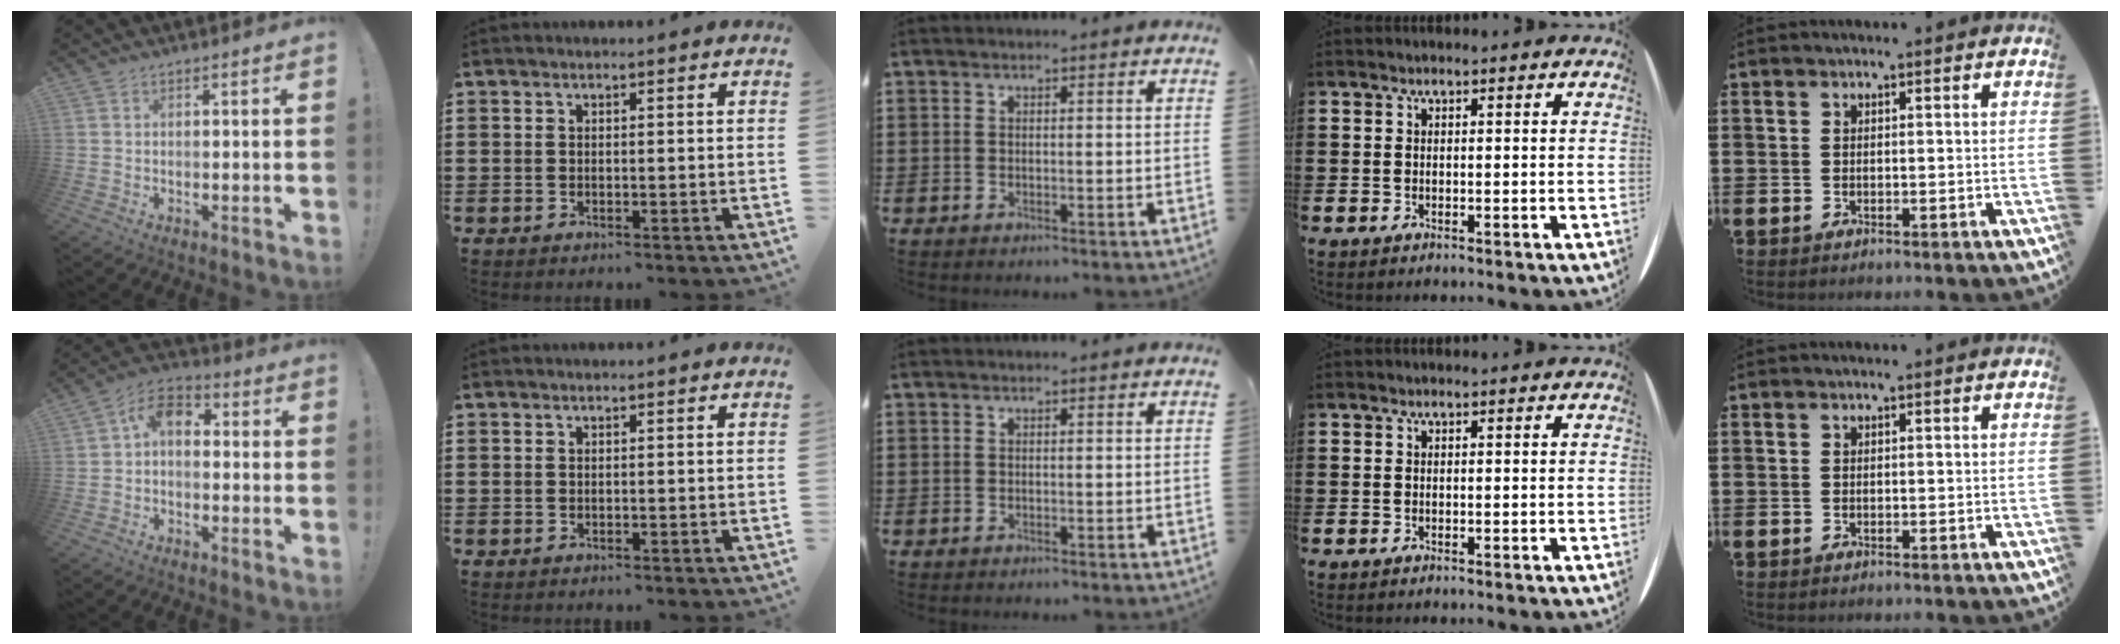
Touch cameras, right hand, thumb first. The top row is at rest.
{"thumb": {"total": 0.8, "force": [-0.4, 0.4, 0.5], "torque": [-0.009, 0.002, -0.007]}}